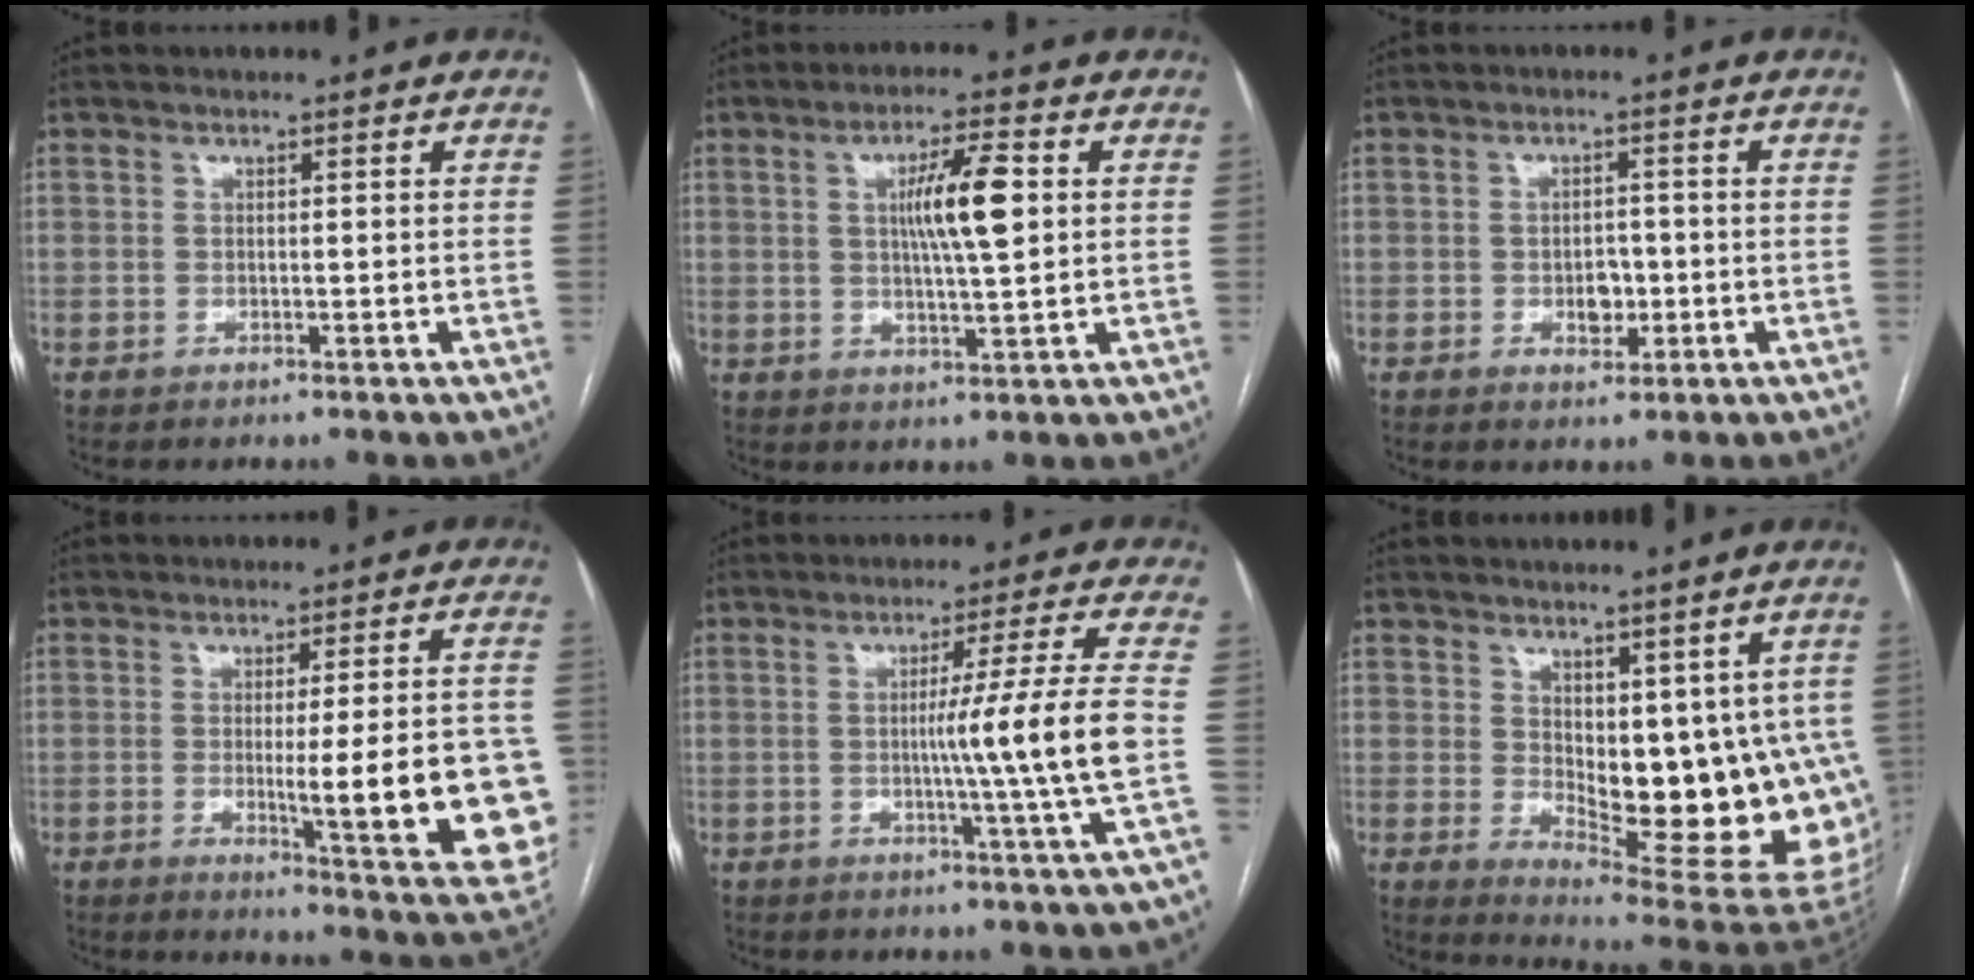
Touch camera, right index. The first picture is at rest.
{"total": 8.3, "force": [1.6, 0.8, 8.1], "torque": [-0.143, 0.003, 0.028]}
{"total": 3.5, "force": [-0.7, 2.2, 2.6], "torque": [-0.034, 0.003, -0.005]}
{"total": 16.4, "force": [-2.3, 1.9, 16.2], "torque": [-0.138, -0.009, -0.015]}
{"total": 10.1, "force": [-1.0, -3.0, 9.6], "torque": [-0.149, -0.012, -0.010]}
{"total": 16.4, "force": [0.7, 7.1, 14.8], "torque": [-0.154, -0.020, 0.029]}